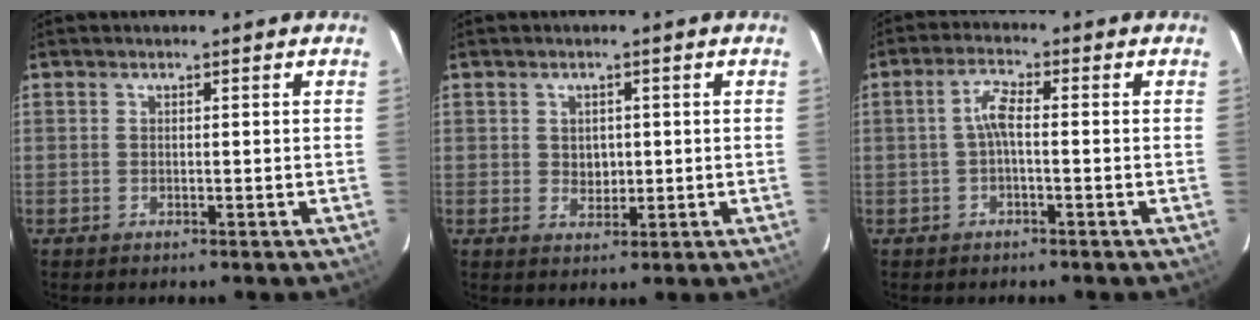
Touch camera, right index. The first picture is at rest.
{"total": 2.9, "force": [0.2, 2.5, 1.4], "torque": [-0.021, 0.001, 0.006]}
{"total": 3.3, "force": [-0.6, 0.8, 3.2], "torque": [-0.067, 0.010, -0.013]}